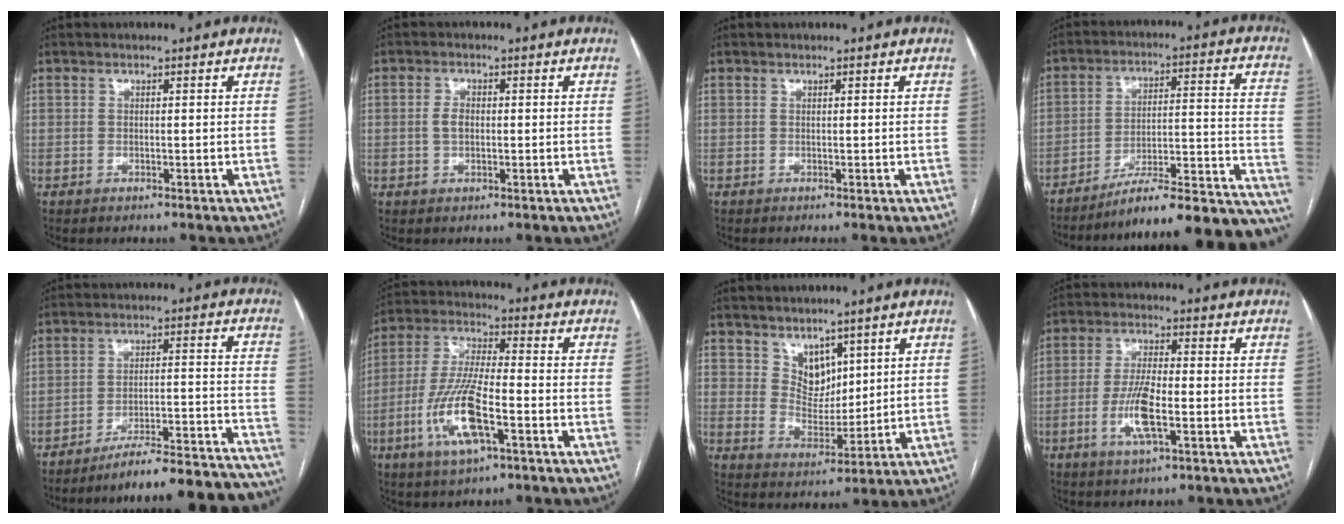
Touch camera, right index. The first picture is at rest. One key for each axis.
{"total": 2.3, "fx": 0.0, "fy": 1.4, "fz": 1.8, "tx": -0.038, "ty": 0.005, "tz": 0.000}
{"total": 0.0}
{"total": 24.1, "fx": -21.0, "fy": 2.3, "fz": 11.7, "tx": -0.068, "ty": 0.031, "tz": -0.292}
{"total": 23.9, "fx": -22.7, "fy": 0.6, "fz": 7.4, "tx": -0.031, "ty": 0.014, "tz": -0.299}
{"total": 12.8, "fx": -4.6, "fy": 2.8, "fz": 11.5, "tx": -0.244, "ty": -0.009, "tz": -0.084}
{"total": 5.7, "fx": 3.8, "fy": 3.6, "fz": 2.3, "tx": -0.037, "ty": -0.002, "tz": 0.079}
{"total": 7.6, "fx": -2.2, "fy": 1.6, "fz": 7.1, "tx": -0.145, "ty": -0.004, "tz": -0.041}